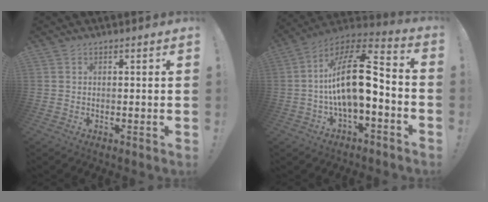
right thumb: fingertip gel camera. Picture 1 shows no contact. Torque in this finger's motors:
{"motor_torque": [2.09, 2.92, 1.49, -1.27, 0.20]}